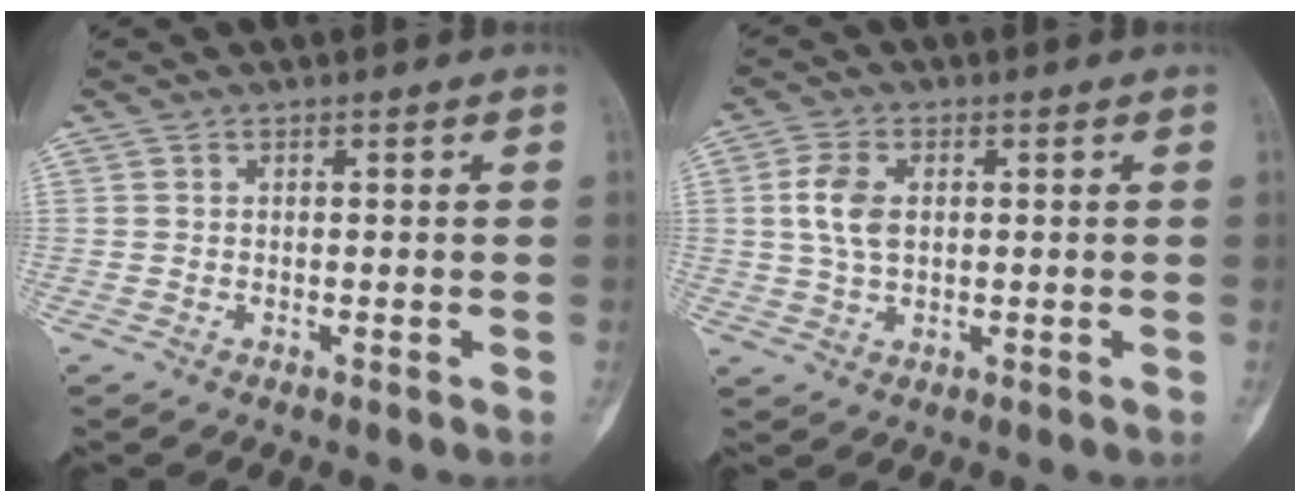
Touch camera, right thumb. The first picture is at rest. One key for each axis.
{"total": 6.0, "fx": 0.9, "fy": 3.7, "fz": 4.7, "tx": -0.099, "ty": 0.003, "tz": 0.017}